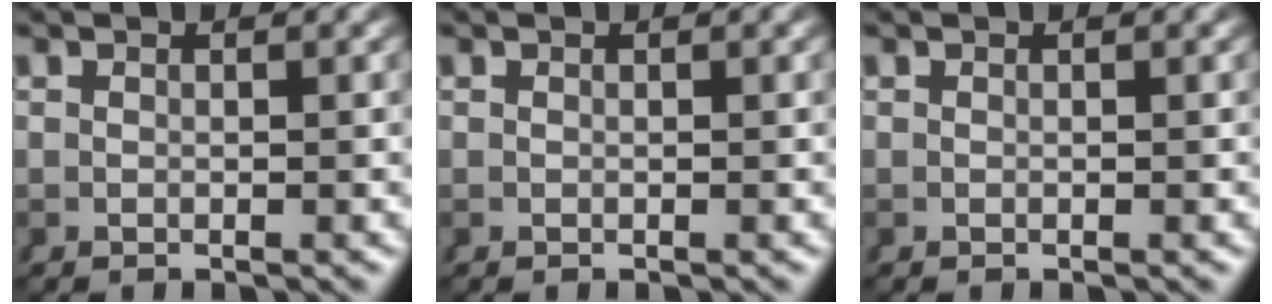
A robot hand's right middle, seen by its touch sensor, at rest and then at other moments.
{"total": 0.0}
{"total": 0.0}